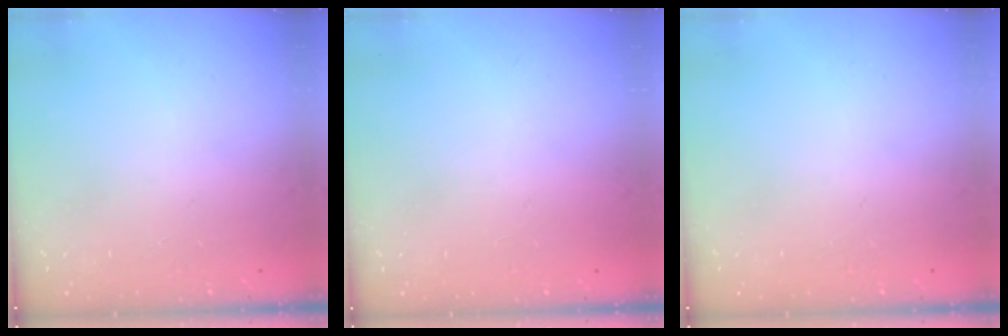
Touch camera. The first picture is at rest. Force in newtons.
{"total": 1.1, "press": 0.8, "slide": 0.7}
{"total": 0.0}